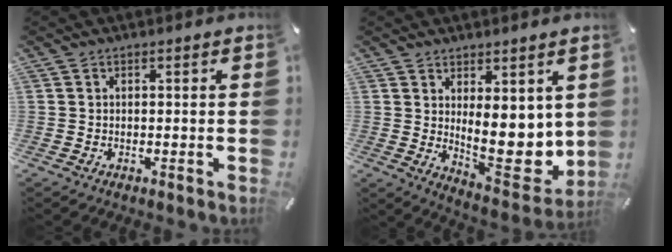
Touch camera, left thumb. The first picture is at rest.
{"total": 12.6, "force": [1.8, 6.0, 10.9], "torque": [-0.135, -0.046, 0.043]}